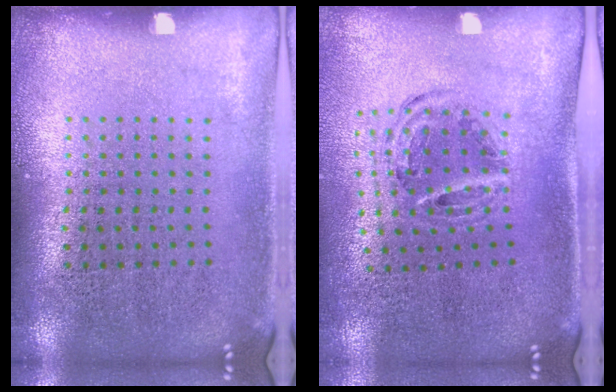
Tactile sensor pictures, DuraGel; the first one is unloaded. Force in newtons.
{"total": 0.9, "press": 0.9, "slide": 0.2}